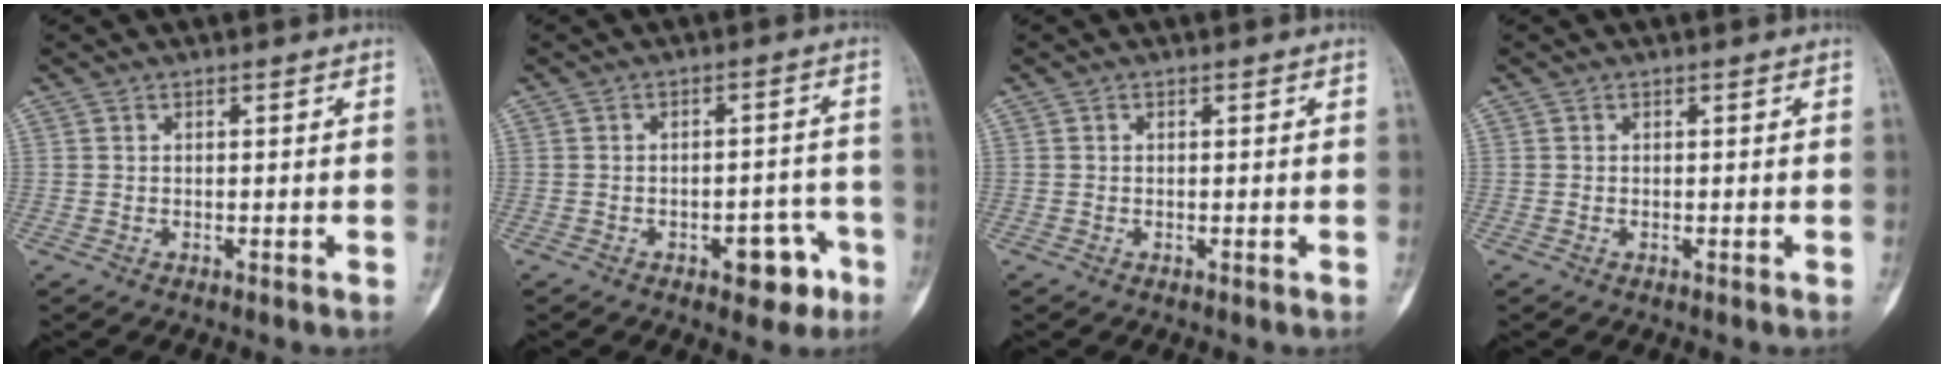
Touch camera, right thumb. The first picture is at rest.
{"total": 7.0, "force": [-3.6, 3.7, 4.8], "torque": [-0.033, 0.036, -0.041]}
{"total": 0.0}
{"total": 0.0}